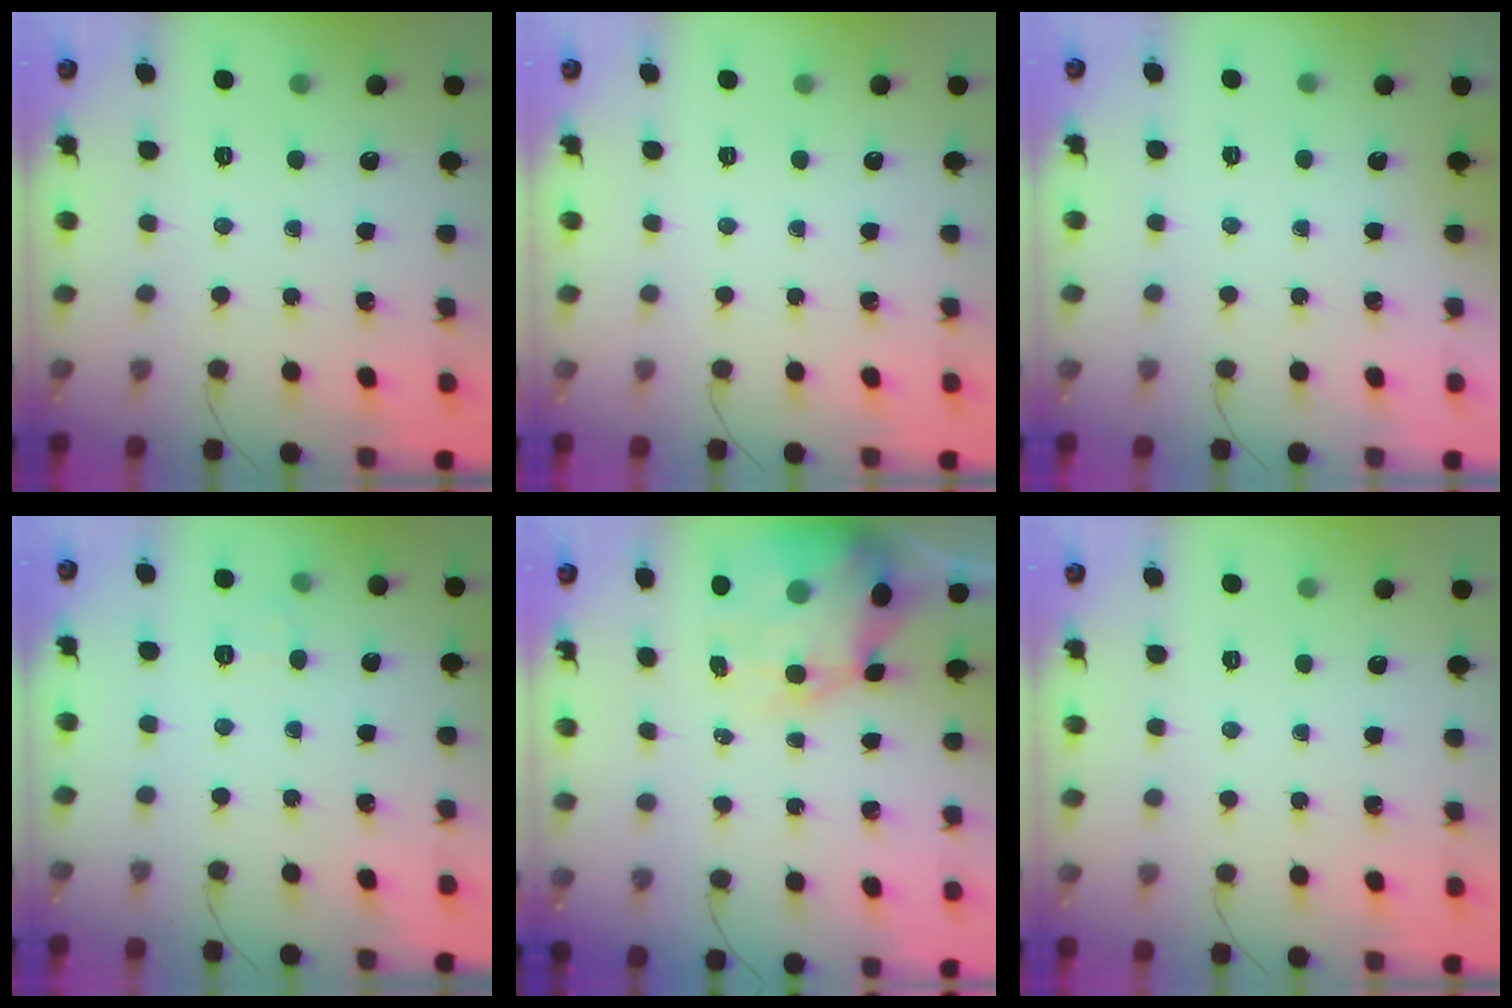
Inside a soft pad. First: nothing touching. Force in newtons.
{"total": 0.0}
{"total": 1.8, "press": 1.8, "slide": 0.3}
{"total": 5.6, "press": 5.4, "slide": 1.4}
{"total": 8.7, "press": 8.3, "slide": 2.7}
{"total": 0.0}